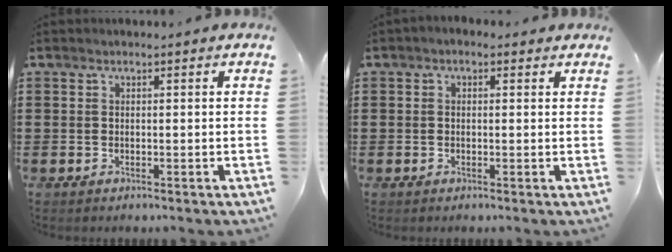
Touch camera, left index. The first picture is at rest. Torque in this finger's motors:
{"motor_torque": [2.15, -0.01, 0.28, 0.06]}